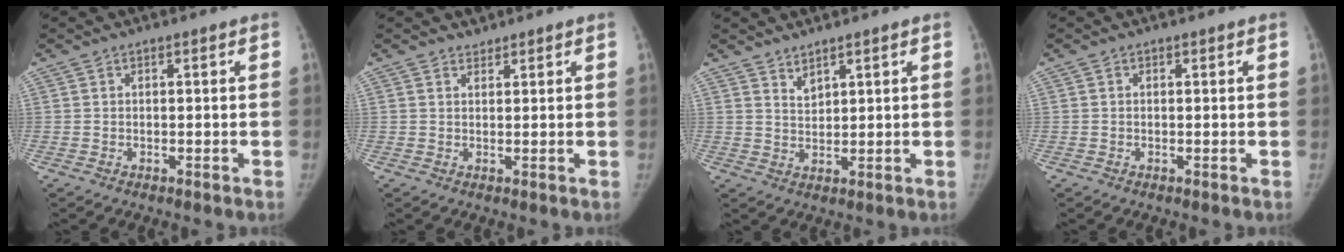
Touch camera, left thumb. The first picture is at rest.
{"total": 1.3, "force": [1.1, 0.6, -0.1], "torque": [0.012, -0.009, 0.013]}
{"total": 2.5, "force": [2.2, 0.6, 0.9], "torque": [-0.009, -0.022, 0.045]}
{"total": 0.0}